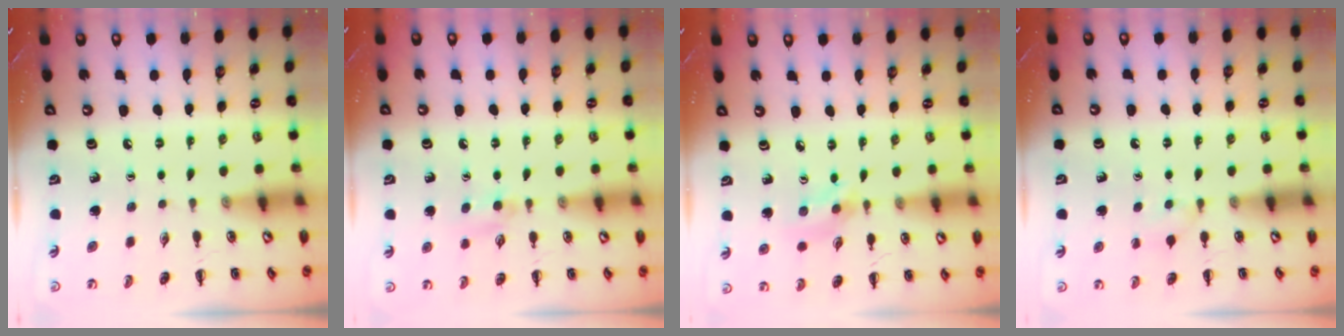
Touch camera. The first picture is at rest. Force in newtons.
{"total": 5.3, "press": 4.9, "slide": 1.9}
{"total": 2.9, "press": 2.9, "slide": 0.7}
{"total": 5.7, "press": 5.3, "slide": 1.9}